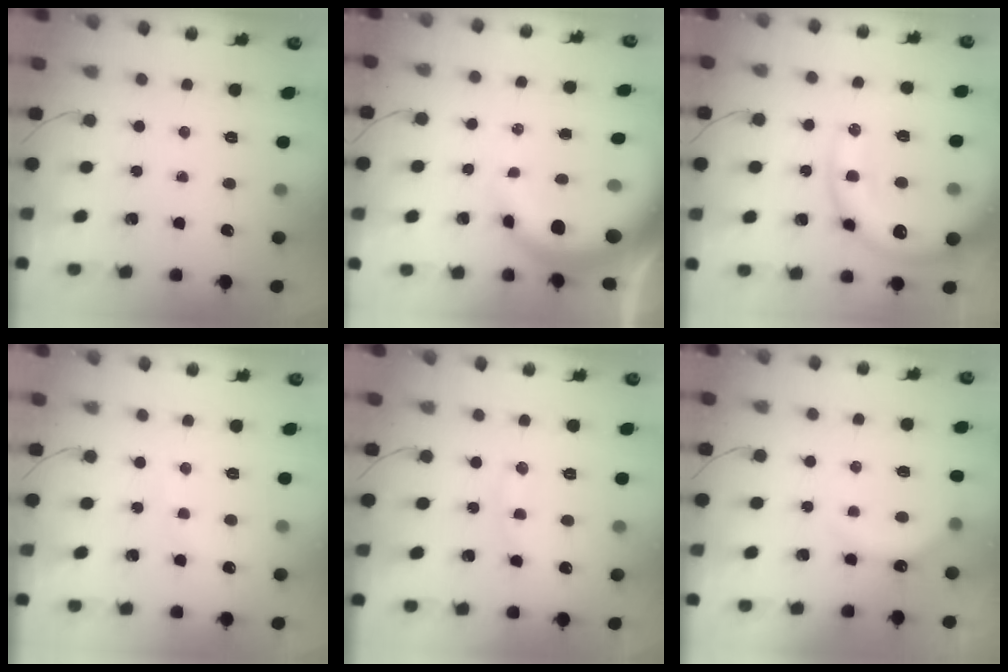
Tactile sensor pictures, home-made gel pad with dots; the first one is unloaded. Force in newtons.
{"total": 9.5, "press": 9.3, "slide": 2.0}
{"total": 20.4, "press": 20.0, "slide": 4.0}
{"total": 2.7, "press": 2.6, "slide": 0.5}
{"total": 7.8, "press": 7.8, "slide": 0.7}
{"total": 5.3, "press": 5.2, "slide": 0.4}